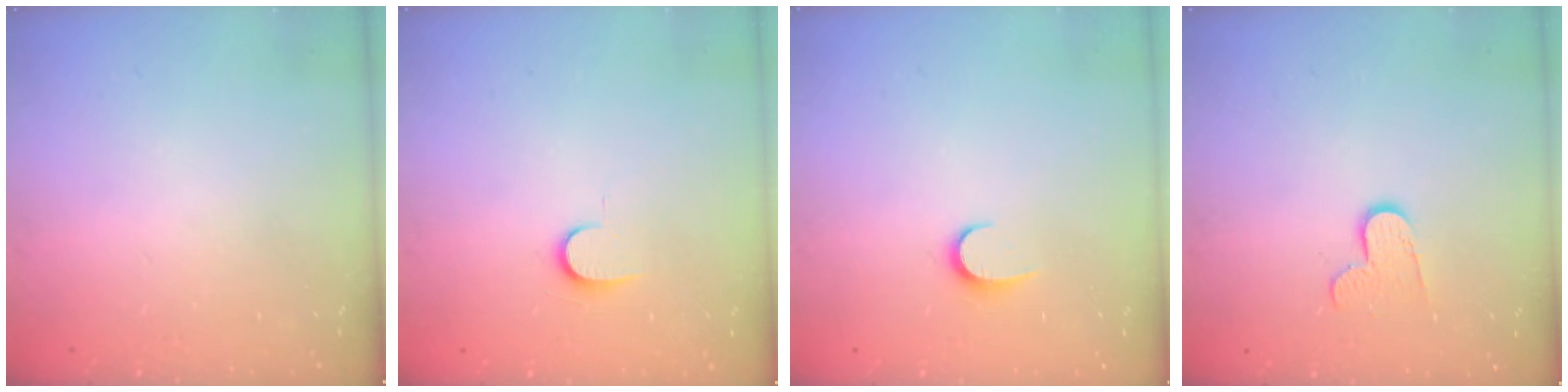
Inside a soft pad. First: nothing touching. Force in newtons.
{"total": 6.9, "press": 6.9, "slide": 0.8}
{"total": 5.7, "press": 5.7, "slide": 0.6}
{"total": 7.2, "press": 7.2, "slide": 0.4}